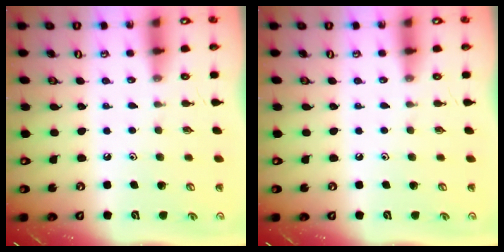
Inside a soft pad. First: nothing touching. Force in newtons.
{"total": 0.0}